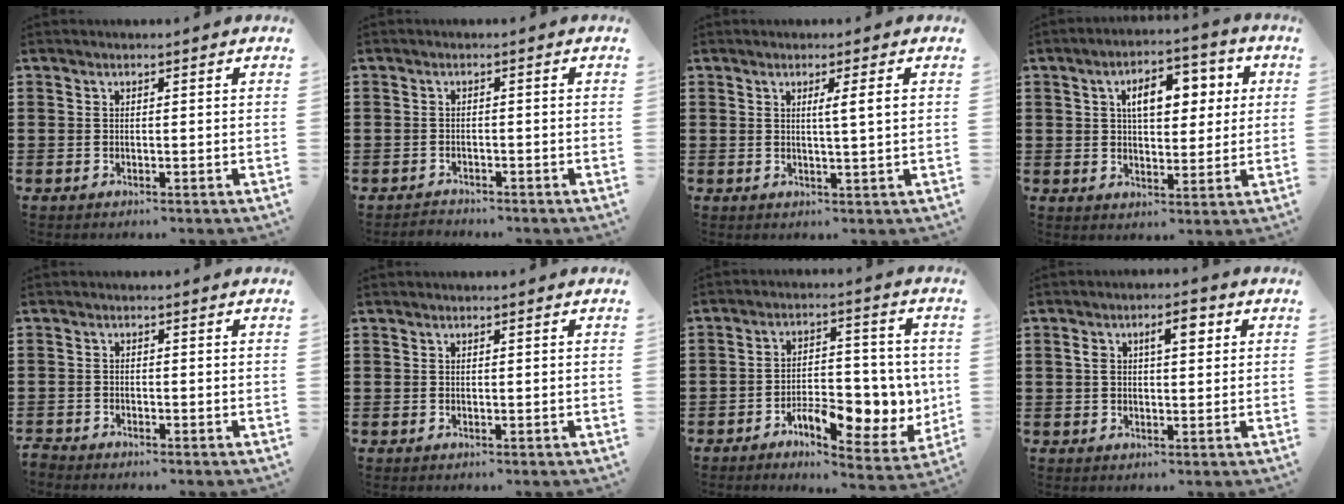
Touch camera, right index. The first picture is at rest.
{"total": 1.4, "force": [-1.4, 0.3, -0.1], "torque": [-0.003, 0.004, -0.032]}
{"total": 3.1, "force": [0.8, -0.3, 3.0], "torque": [-0.058, -0.004, 0.009]}
{"total": 7.8, "force": [2.4, 4.0, 6.2], "torque": [-0.101, 0.004, 0.031]}
{"total": 1.5, "force": [-1.4, 0.2, -0.2], "torque": [-0.001, 0.003, -0.033]}
{"total": 0.0}
{"total": 9.7, "force": [-3.3, 4.9, 7.6], "torque": [-0.099, 0.004, -0.052]}
{"total": 4.5, "force": [1.4, 1.8, 3.9], "torque": [-0.065, 0.007, 0.017]}